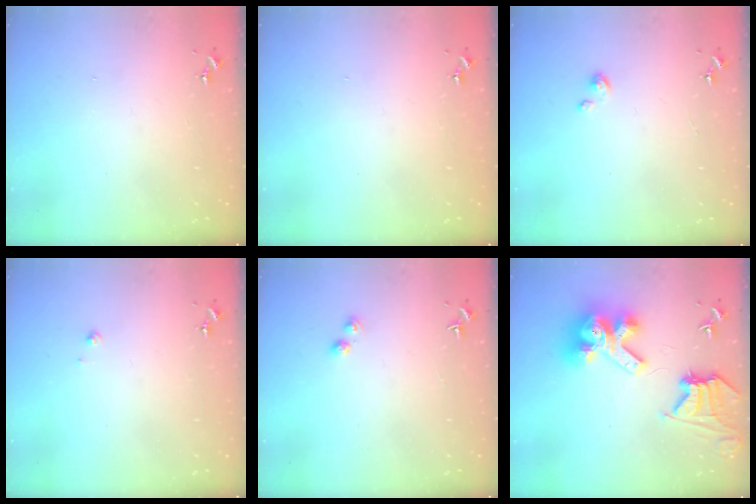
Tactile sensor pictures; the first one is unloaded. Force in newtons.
{"total": 0.0}
{"total": 2.7, "press": 2.7, "slide": 0.2}
{"total": 2.1, "press": 2.1, "slide": 0.2}
{"total": 2.3, "press": 2.2, "slide": 0.3}
{"total": 16.5, "press": 16.4, "slide": 2.2}